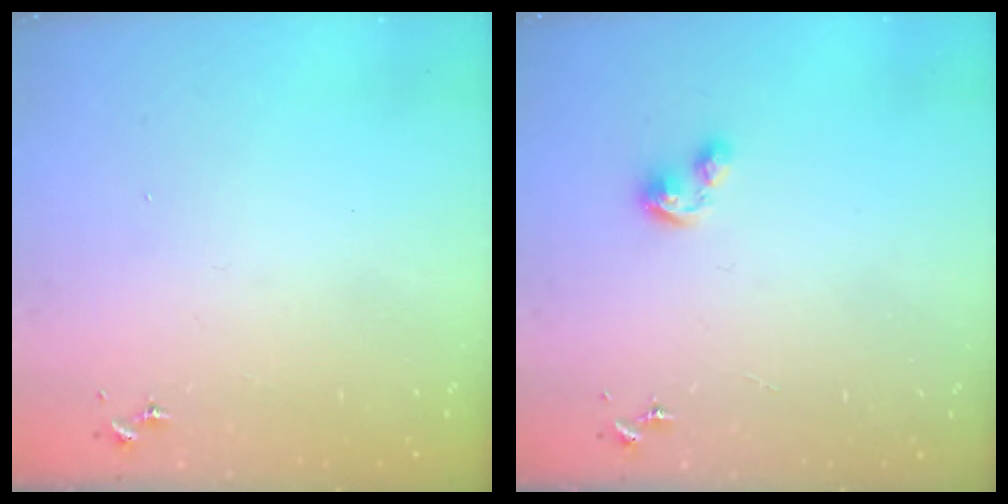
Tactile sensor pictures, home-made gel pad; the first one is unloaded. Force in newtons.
{"total": 3.4, "press": 3.4, "slide": 0.2}